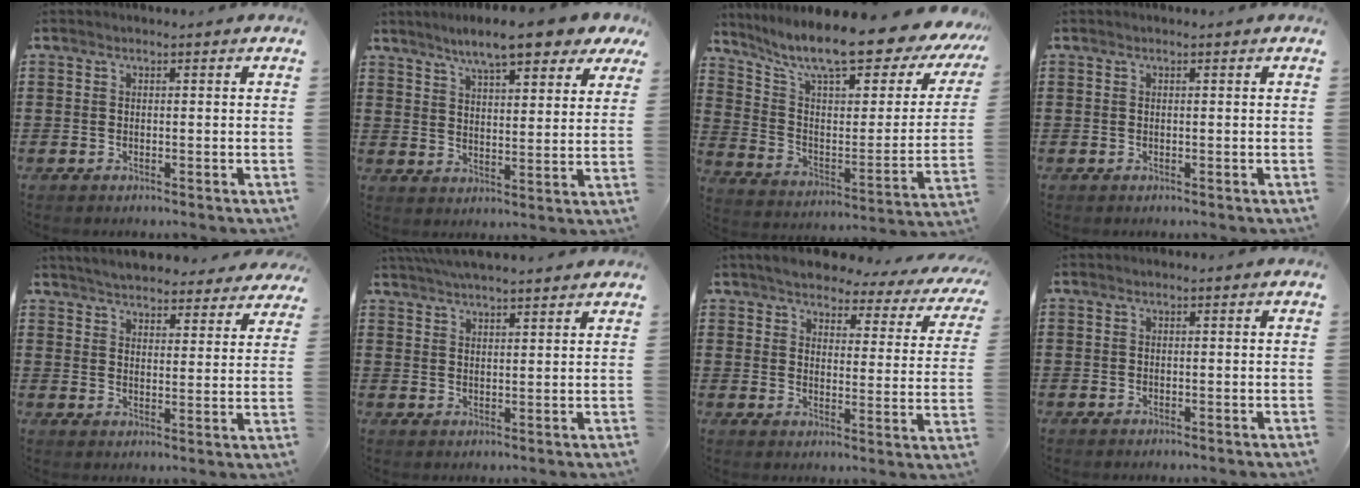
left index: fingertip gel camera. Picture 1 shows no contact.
{"total": 8.4, "force": [7.1, 1.2, 4.3], "torque": [-0.090, -0.018, 0.125]}
{"total": 12.2, "force": [10.2, 1.1, 6.6], "torque": [-0.145, -0.079, 0.167]}
{"total": 0.0}
{"total": 4.9, "force": [4.9, 0.1, 0.6], "torque": [-0.034, -0.025, 0.087]}
{"total": 4.2, "force": [4.1, -0.1, 1.2], "torque": [-0.035, -0.009, 0.076]}
{"total": 4.4, "force": [4.1, 0.8, 1.4], "torque": [-0.051, -0.023, 0.065]}
{"total": 0.0}